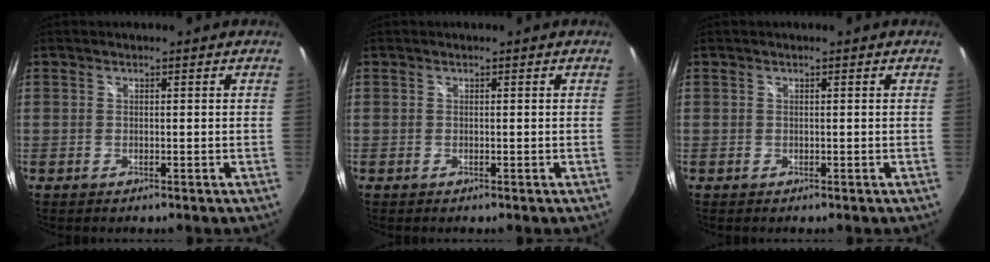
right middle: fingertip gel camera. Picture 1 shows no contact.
{"total": 0.0}
{"total": 0.0}